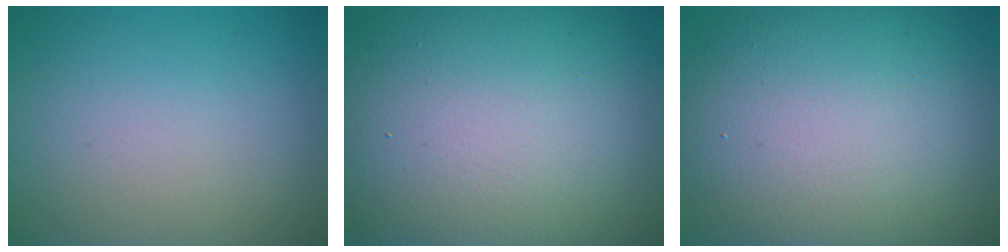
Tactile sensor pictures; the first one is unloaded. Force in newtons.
{"total": 19.9, "press": 19.8, "slide": 1.4}
{"total": 15.3, "press": 15.3, "slide": 1.0}